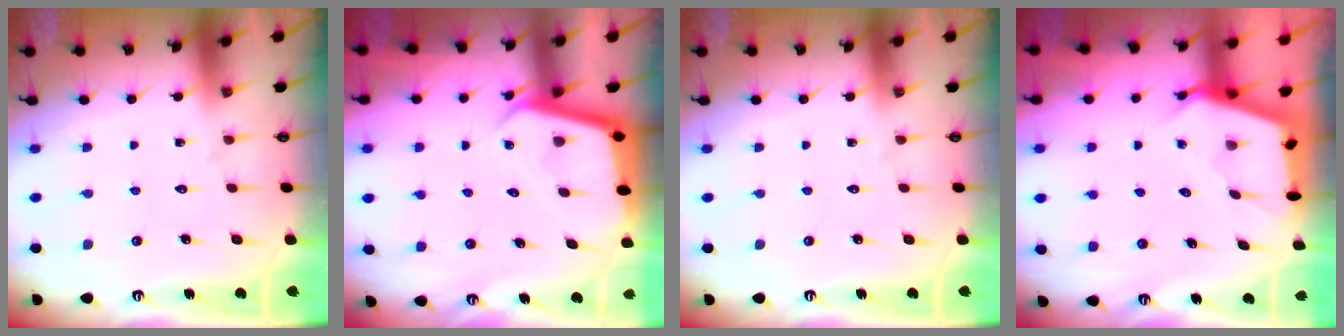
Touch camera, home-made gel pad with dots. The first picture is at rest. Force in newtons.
{"total": 3.8, "press": 3.8, "slide": 0.3}
{"total": 0.0}
{"total": 2.7, "press": 2.7, "slide": 0.3}